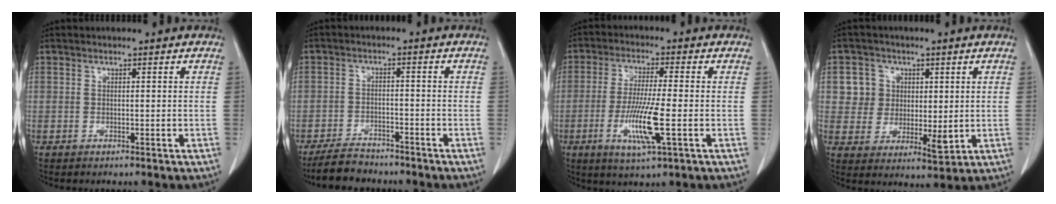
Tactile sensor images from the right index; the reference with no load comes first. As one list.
[{"total": 5.5, "force": [-5.0, 2.1, 1.3], "torque": [-0.025, -0.007, -0.089]}, {"total": 9.4, "force": [-2.6, 0.4, 9.0], "torque": [-0.174, -0.017, -0.050]}, {"total": 7.3, "force": [2.4, 6.5, 2.3], "torque": [-0.037, 0.010, 0.053]}]